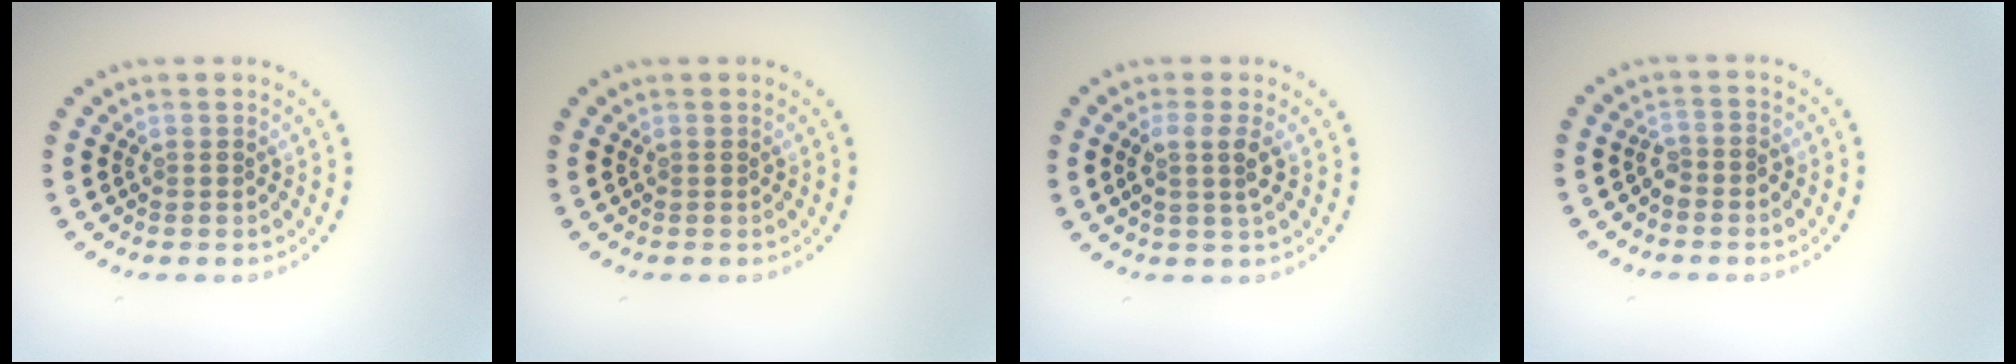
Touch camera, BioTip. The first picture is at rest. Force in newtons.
{"total": 0.0}
{"total": 2.2, "press": 1.7, "slide": 1.3}
{"total": 1.3, "press": 1.0, "slide": 0.8}